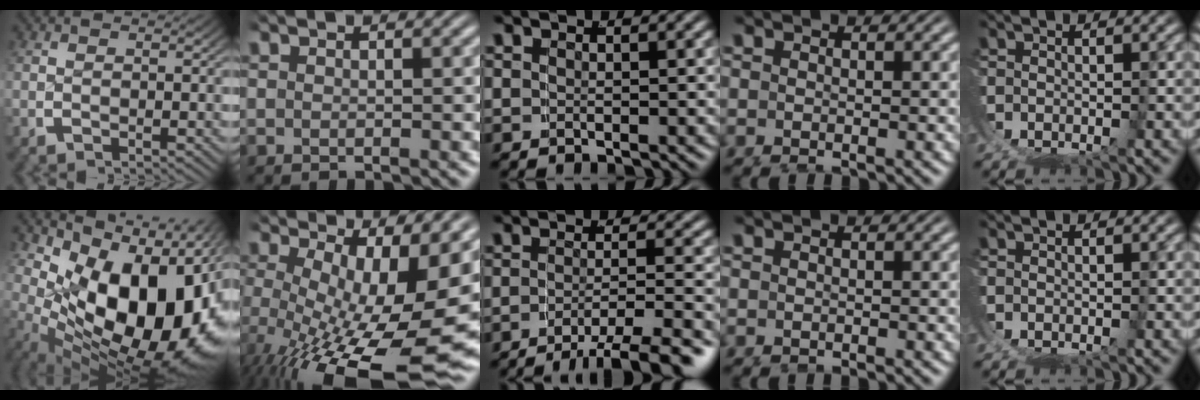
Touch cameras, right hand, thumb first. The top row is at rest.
{"thumb": {"total": 24.9, "force": [-0.7, 15.0, 19.9], "torque": [-0.304, -0.032, 0.009]}, "index": {"total": 13.1, "force": [-5.3, 5.6, 10.6], "torque": [-0.181, -0.060, -0.045]}, "middle": {"total": 7.3, "force": [-5.4, 1.9, 4.6], "torque": [-0.061, -0.020, -0.070]}, "ring": {"total": 0.7, "force": [-0.6, 0.1, 0.2], "torque": [-0.004, -0.003, -0.006]}}